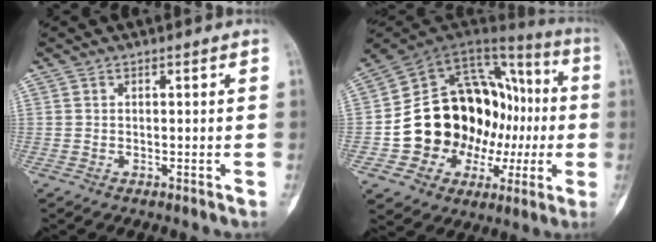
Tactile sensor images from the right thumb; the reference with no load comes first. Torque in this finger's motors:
{"motor_torque": [2.38, 2.63, 1.94, -0.28, 0.19]}